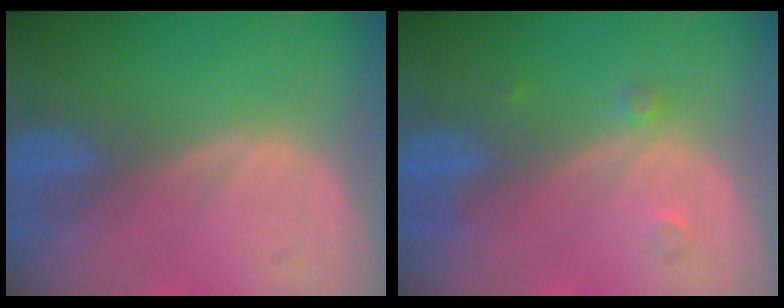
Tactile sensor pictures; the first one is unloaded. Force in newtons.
{"total": 1.5, "press": 1.5, "slide": 0.1}